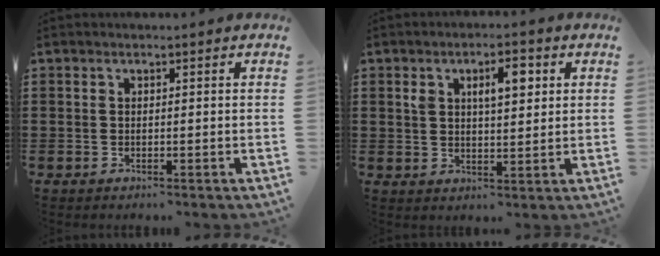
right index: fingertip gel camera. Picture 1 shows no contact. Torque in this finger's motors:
{"motor_torque": [0.83, 0.41, 0.39, 0.10]}